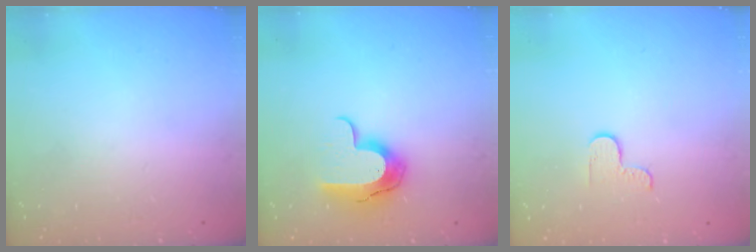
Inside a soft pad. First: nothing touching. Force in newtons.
{"total": 10.5, "press": 10.5, "slide": 0.8}
{"total": 3.0, "press": 3.0, "slide": 0.4}